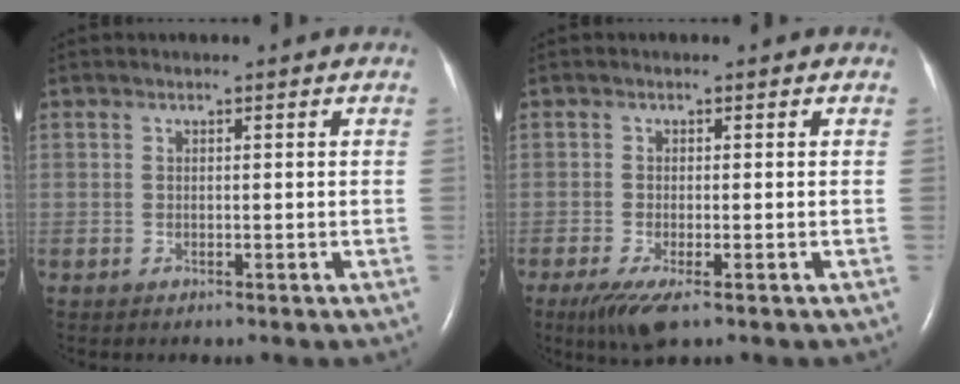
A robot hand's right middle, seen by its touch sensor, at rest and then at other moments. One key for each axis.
{"total": 4.7, "fx": -2.8, "fy": 0.9, "fz": 3.7, "tx": -0.074, "ty": -0.015, "tz": -0.047}